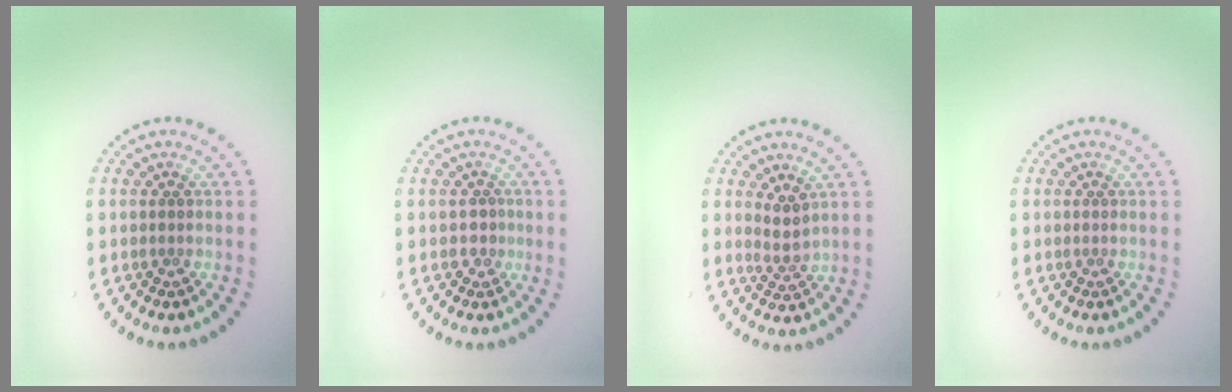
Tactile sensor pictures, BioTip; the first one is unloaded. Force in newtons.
{"total": 1.0, "press": 0.8, "slide": 0.6}
{"total": 1.8, "press": 1.3, "slide": 1.2}
{"total": 0.0}